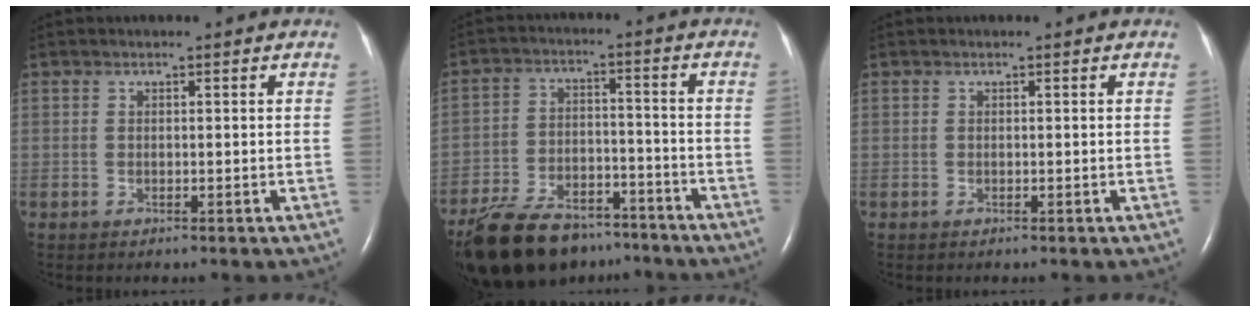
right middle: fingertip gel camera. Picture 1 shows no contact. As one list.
[{"total": 16.9, "force": [-13.7, 6.8, 7.0], "torque": [-0.151, -0.002, -0.218]}, {"total": 0.0}]